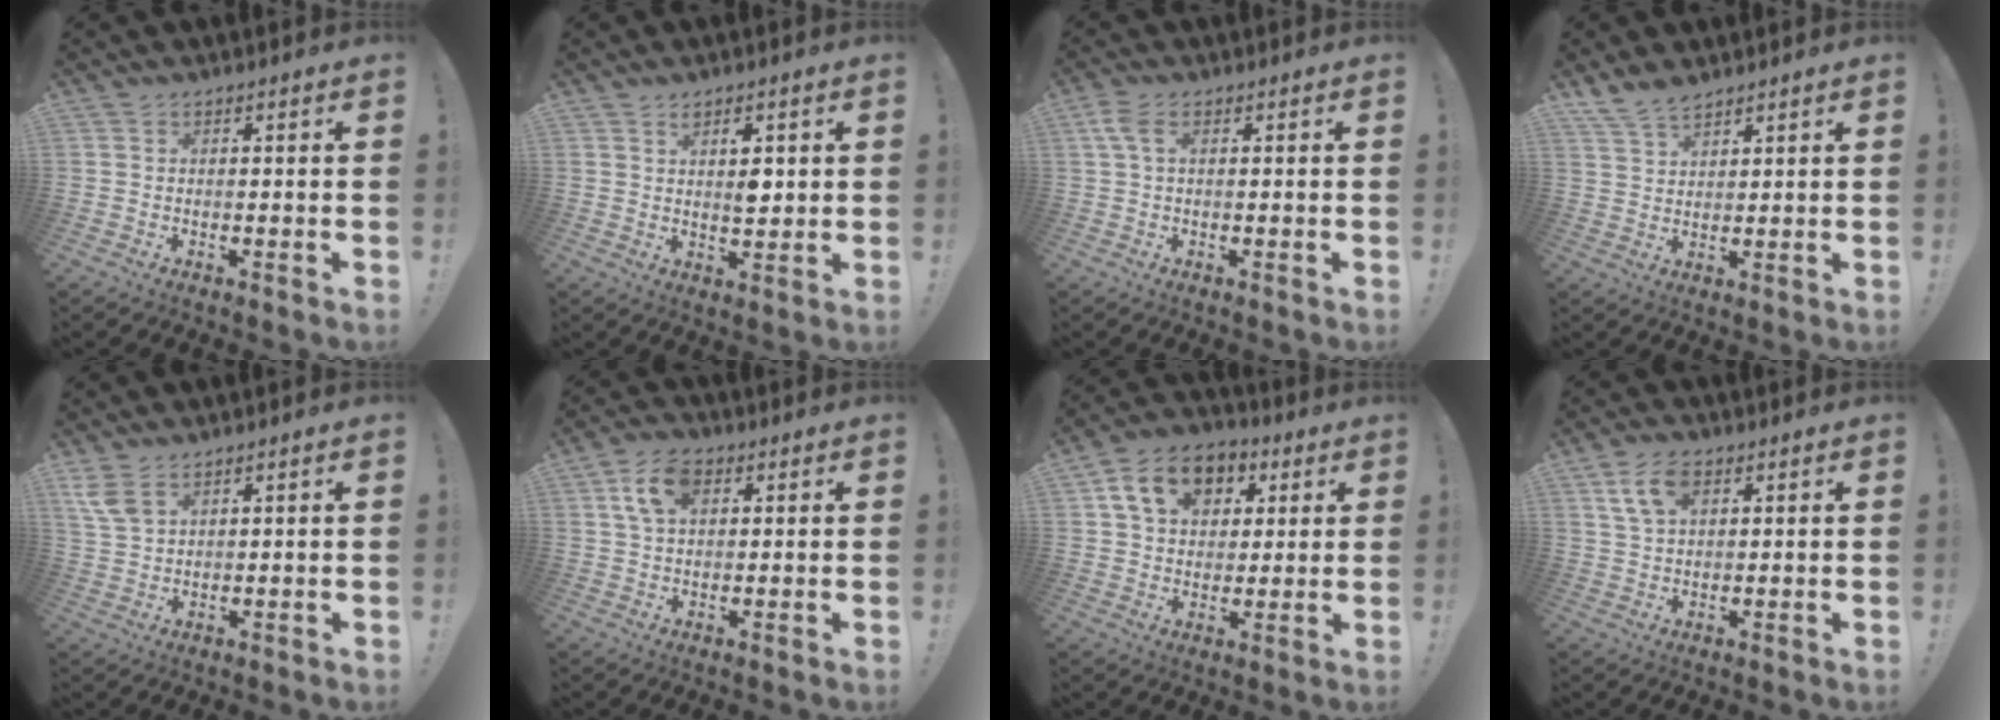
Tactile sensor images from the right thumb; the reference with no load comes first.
{"total": 4.8, "force": [1.8, 2.2, 3.9], "torque": [-0.049, -0.015, 0.024]}
{"total": 4.2, "force": [1.3, 1.9, 3.5], "torque": [-0.075, 0.008, 0.026]}
{"total": 6.1, "force": [5.1, 2.3, 2.4], "torque": [-0.050, -0.027, 0.099]}
{"total": 6.3, "force": [3.9, 3.2, 3.8], "torque": [-0.079, -0.010, 0.078]}
{"total": 8.9, "force": [3.1, 5.5, 6.4], "torque": [-0.120, 0.009, 0.058]}
{"total": 13.4, "force": [5.4, 10.1, 6.9], "torque": [-0.109, -0.008, 0.107]}
{"total": 7.8, "force": [3.3, 4.4, 5.5], "torque": [-0.098, 0.002, 0.063]}